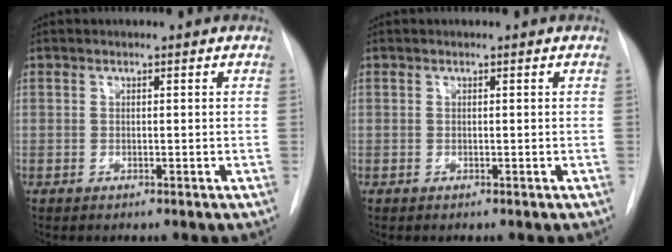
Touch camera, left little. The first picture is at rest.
{"total": 0.0}